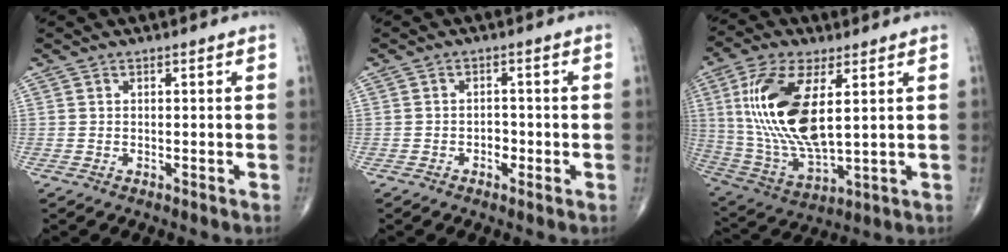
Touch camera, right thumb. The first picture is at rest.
{"total": 2.2, "force": [-0.8, 1.5, 1.4], "torque": [-0.010, 0.006, -0.014]}
{"total": 19.4, "force": [4.1, 8.3, 17.0], "torque": [-0.356, -0.022, 0.086]}